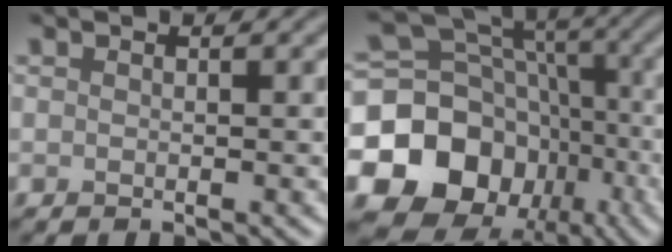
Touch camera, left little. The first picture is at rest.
{"total": 16.1, "force": [-5.7, 13.4, 6.9], "torque": [-0.139, -0.001, -0.117]}